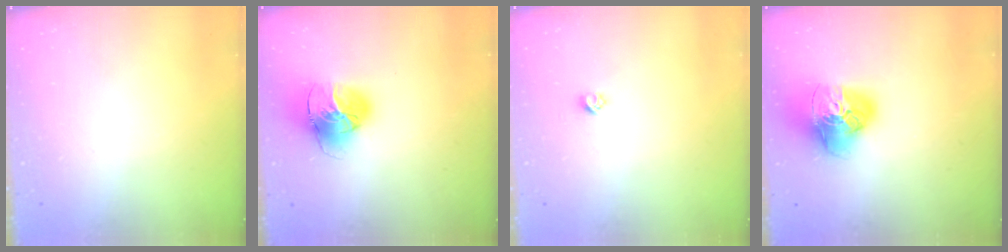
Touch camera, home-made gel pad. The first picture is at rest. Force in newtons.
{"total": 17.5, "press": 17.4, "slide": 1.7}
{"total": 2.4, "press": 2.4, "slide": 0.2}
{"total": 18.6, "press": 18.5, "slide": 2.1}